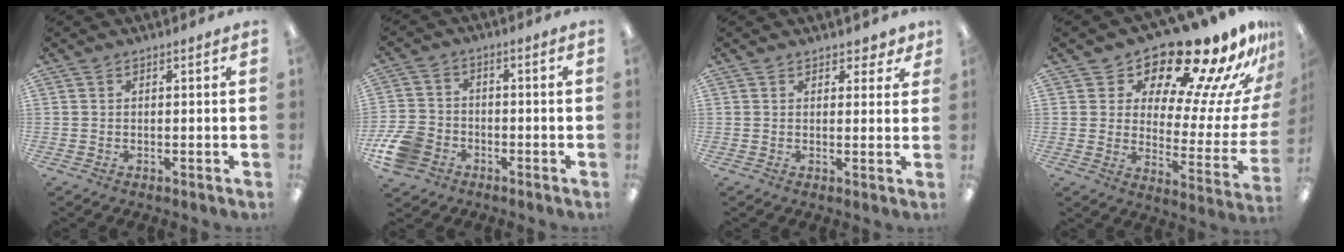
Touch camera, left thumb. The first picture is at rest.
{"total": 9.4, "force": [-4.7, 6.9, 4.2], "torque": [-0.096, 0.036, -0.086]}
{"total": 2.8, "force": [2.0, 1.8, 0.6], "torque": [0.009, -0.007, 0.033]}
{"total": 20.1, "force": [16.9, 4.8, 9.7], "torque": [-0.136, -0.141, 0.274]}